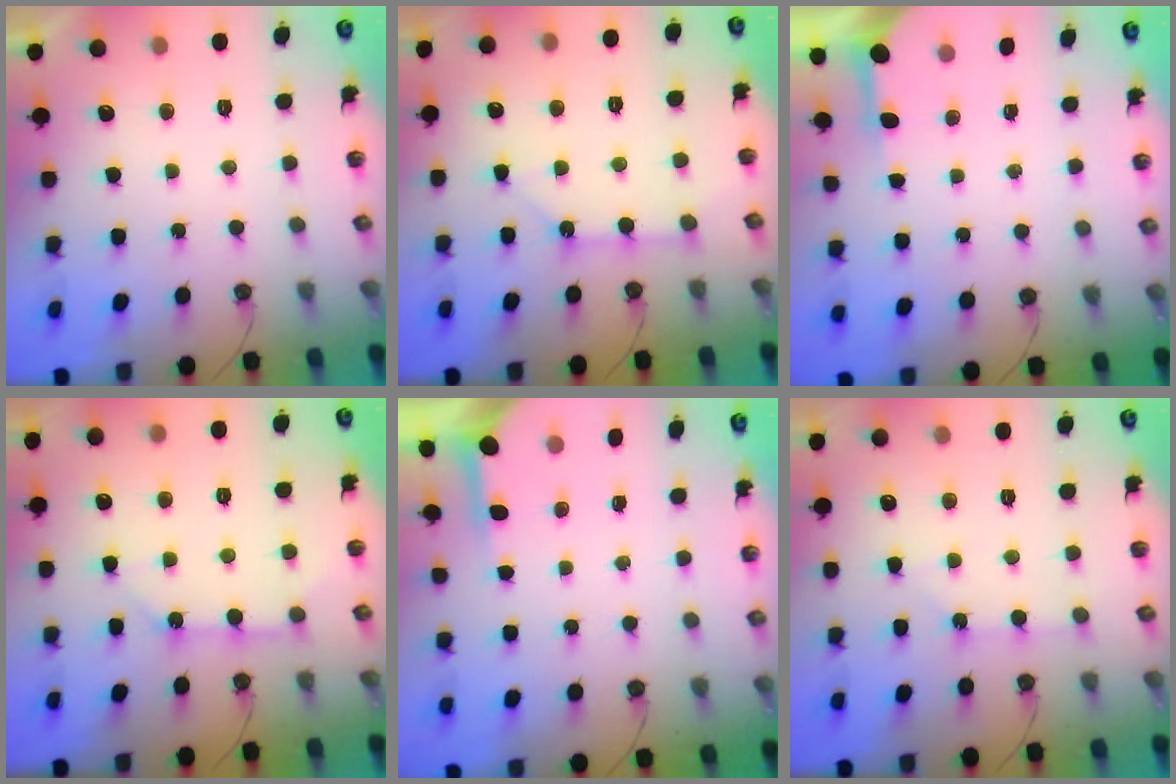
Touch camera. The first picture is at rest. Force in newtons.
{"total": 3.2, "press": 3.2, "slide": 0.2}
{"total": 3.9, "press": 3.9, "slide": 0.2}
{"total": 10.2, "press": 10.1, "slide": 1.0}
{"total": 3.8, "press": 3.8, "slide": 0.4}
{"total": 1.5, "press": 1.5, "slide": 0.2}